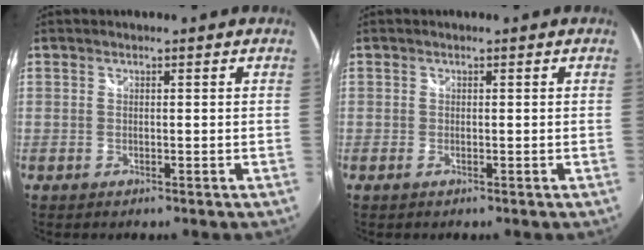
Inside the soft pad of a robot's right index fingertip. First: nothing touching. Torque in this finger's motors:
{"motor_torque": [0.02, 0.02, 0.10, 0.01]}